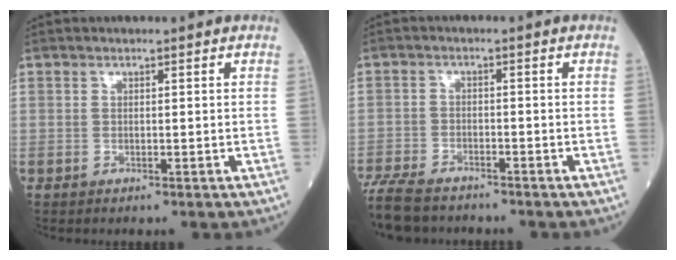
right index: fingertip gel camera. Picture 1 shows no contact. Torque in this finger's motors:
{"motor_torque": [0.00, -0.46, 0.23, 0.06]}